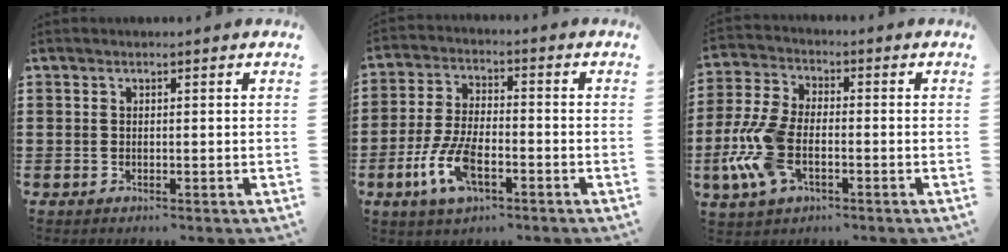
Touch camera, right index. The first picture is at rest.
{"total": 8.4, "force": [-3.7, 3.5, 6.7], "torque": [-0.164, -0.011, -0.072]}
{"total": 9.6, "force": [-2.8, 5.1, 7.6], "torque": [-0.190, -0.007, -0.056]}